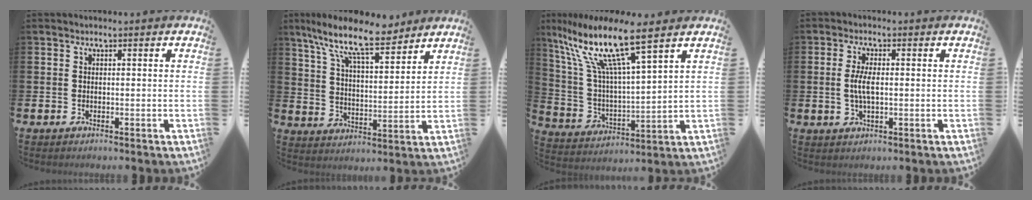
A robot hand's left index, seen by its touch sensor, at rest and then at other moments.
{"total": 11.1, "force": [9.1, 2.8, 5.6], "torque": [-0.127, -0.046, 0.157]}
{"total": 12.2, "force": [9.1, 1.6, 8.1], "torque": [-0.185, -0.052, 0.147]}
{"total": 3.9, "force": [0.1, 1.5, 3.6], "torque": [-0.073, 0.002, -0.003]}